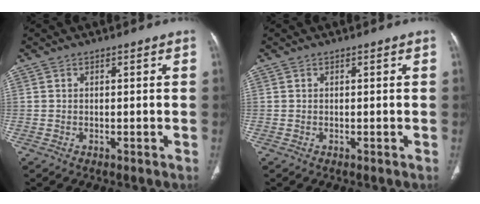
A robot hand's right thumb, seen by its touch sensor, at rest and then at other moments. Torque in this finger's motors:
{"motor_torque": [0.00, 0.00, -0.14, 0.14, 0.00]}